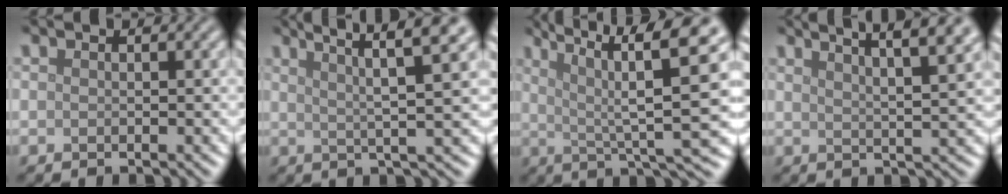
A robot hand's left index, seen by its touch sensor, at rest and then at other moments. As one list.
[{"total": 6.7, "force": [3.6, 0.9, 5.5], "torque": [-0.087, 0.018, 0.054]}, {"total": 11.7, "force": [3.5, 2.7, 10.9], "torque": [-0.151, 0.018, 0.059]}, {"total": 10.2, "force": [6.7, 3.0, 7.2], "torque": [-0.063, 0.043, 0.059]}]